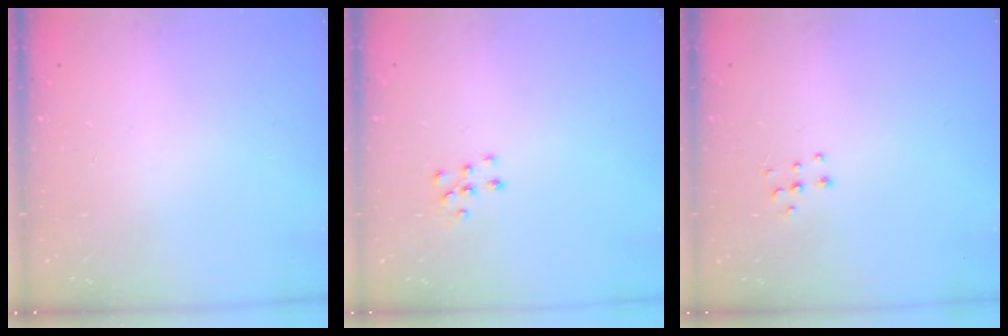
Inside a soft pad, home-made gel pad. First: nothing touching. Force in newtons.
{"total": 6.8, "press": 6.8, "slide": 0.4}
{"total": 3.7, "press": 3.7, "slide": 0.2}